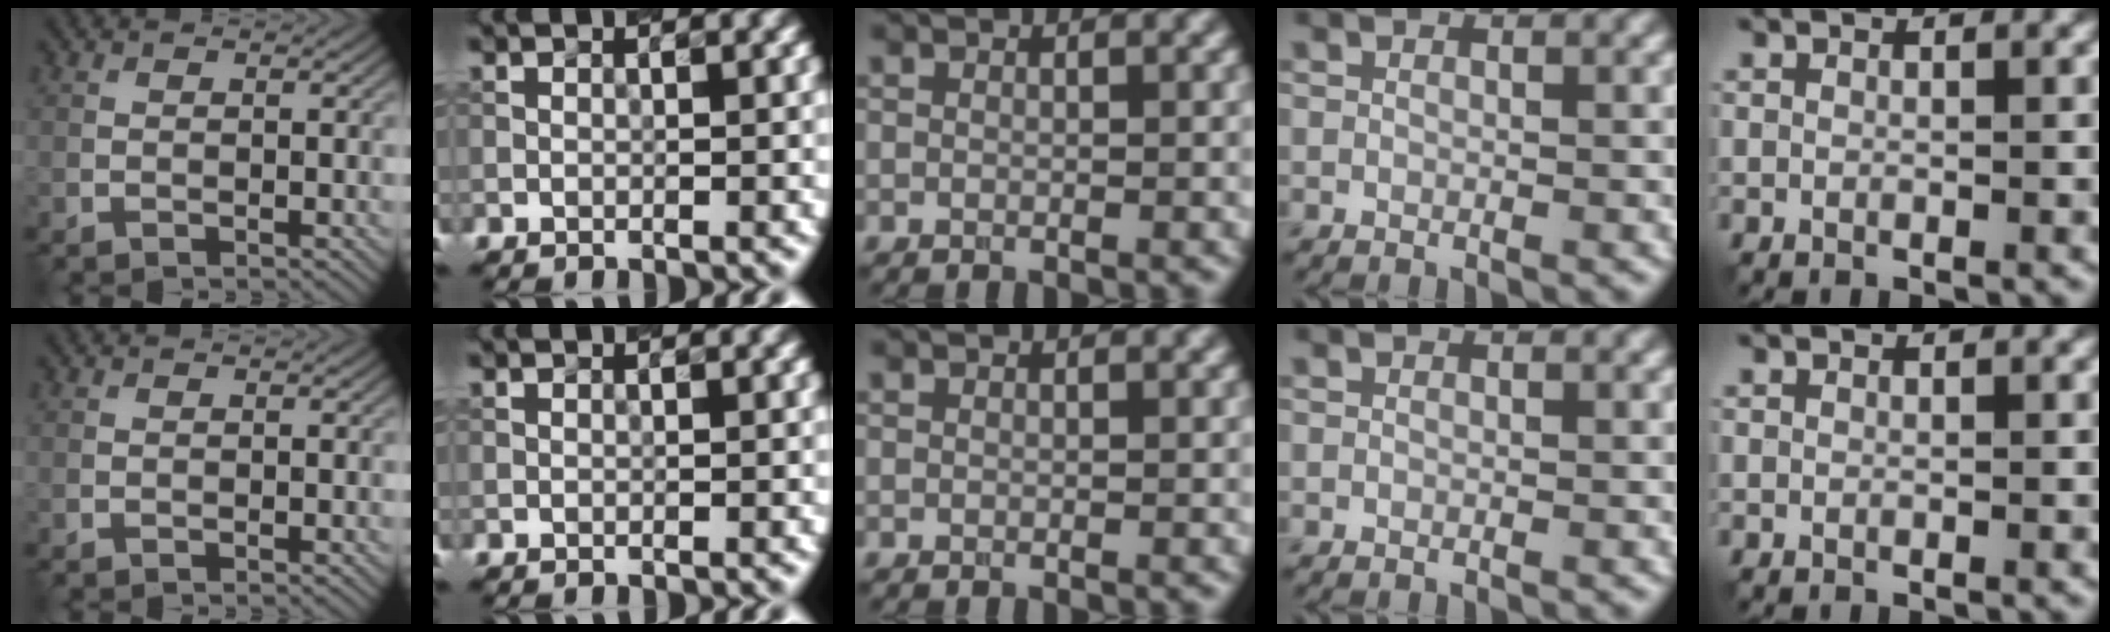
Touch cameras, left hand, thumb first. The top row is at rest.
{}